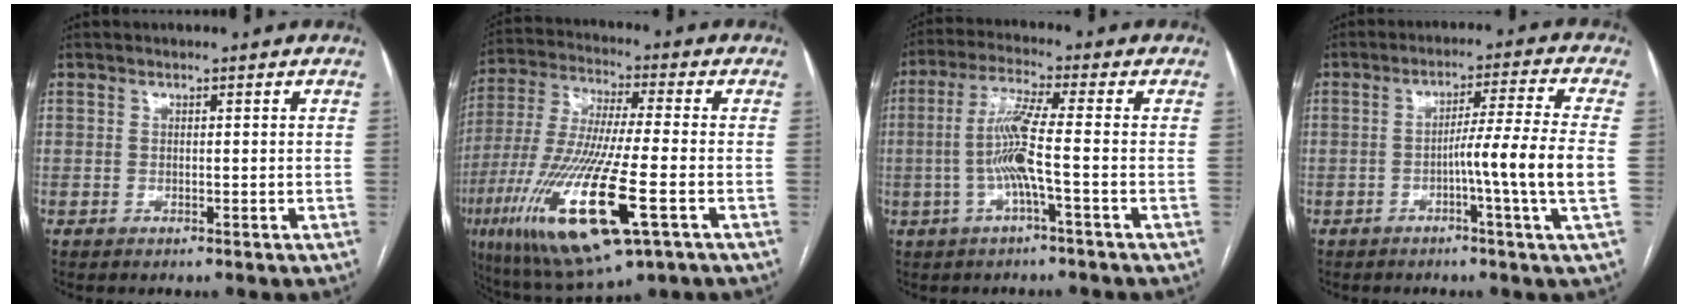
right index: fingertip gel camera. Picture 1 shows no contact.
{"total": 20.5, "force": [-7.7, 3.1, 18.8], "torque": [-0.417, -0.044, -0.132]}
{"total": 8.4, "force": [-1.6, -0.7, 8.3], "torque": [-0.175, 0.010, -0.034]}
{"total": 9.2, "force": [-2.0, -2.1, 8.7], "torque": [-0.139, -0.003, -0.036]}